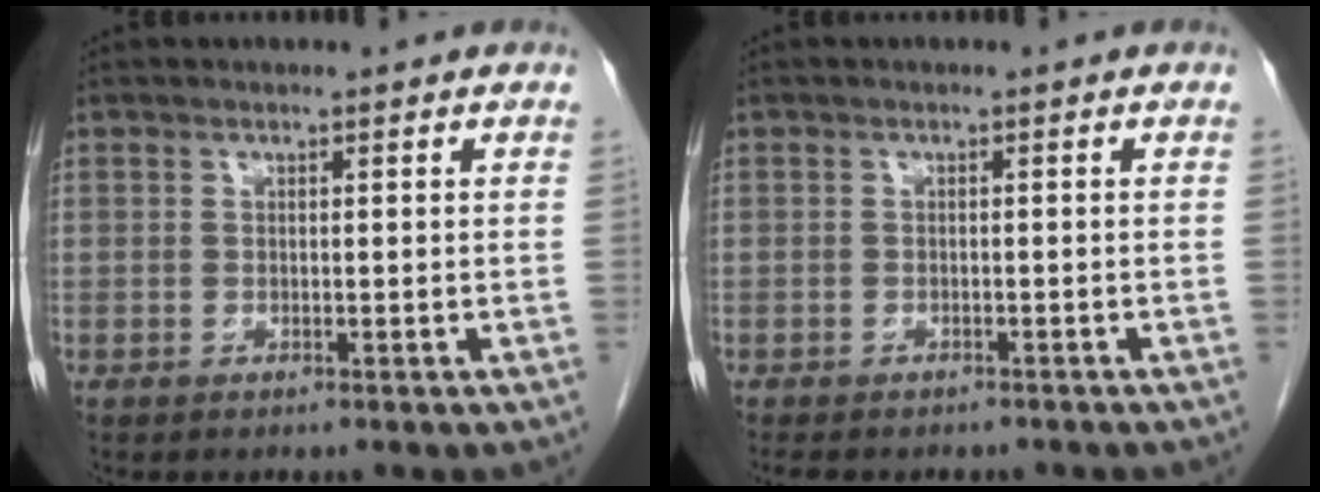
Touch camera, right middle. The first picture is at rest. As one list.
[{"total": 7.4, "force": [-6.4, 2.5, 3.0], "torque": [-0.042, -0.002, -0.076]}]